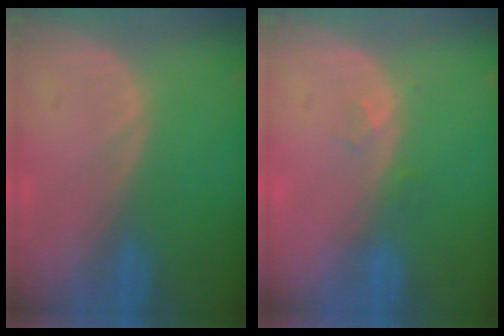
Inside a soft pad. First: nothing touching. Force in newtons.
{"total": 1.4, "press": 1.3, "slide": 0.6}